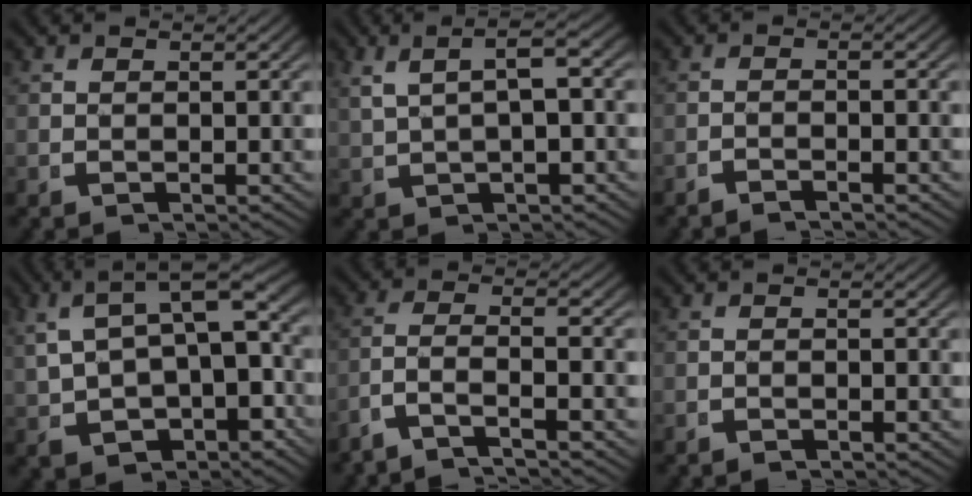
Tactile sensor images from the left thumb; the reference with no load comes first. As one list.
[{"total": 5.8, "force": [2.4, 2.2, 4.8], "torque": [-0.069, 0.026, 0.039]}, {"total": 1.4, "force": [-1.4, 0.1, 0.3], "torque": [-0.001, 0.001, -0.031]}, {"total": 10.6, "force": [2.1, 6.4, 8.1], "torque": [-0.123, 0.011, 0.036]}, {"total": 6.4, "force": [-3.2, 3.1, 4.6], "torque": [-0.124, -0.030, -0.047]}, {"total": 0.7, "force": [-0.7, 0.1, 0.0], "torque": [0.002, 0.000, -0.016]}]